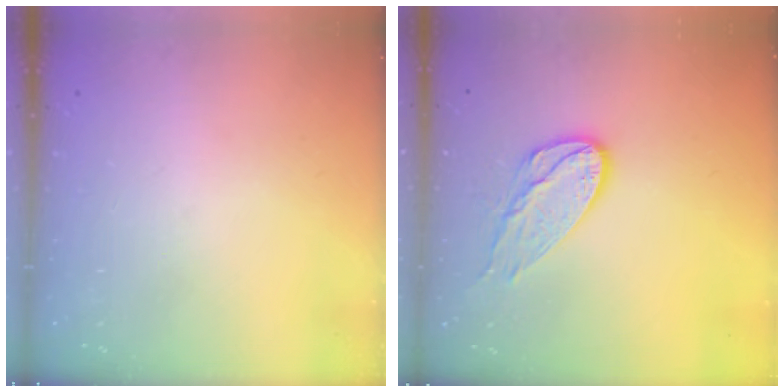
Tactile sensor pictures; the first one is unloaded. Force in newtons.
{"total": 10.9, "press": 10.9, "slide": 0.5}